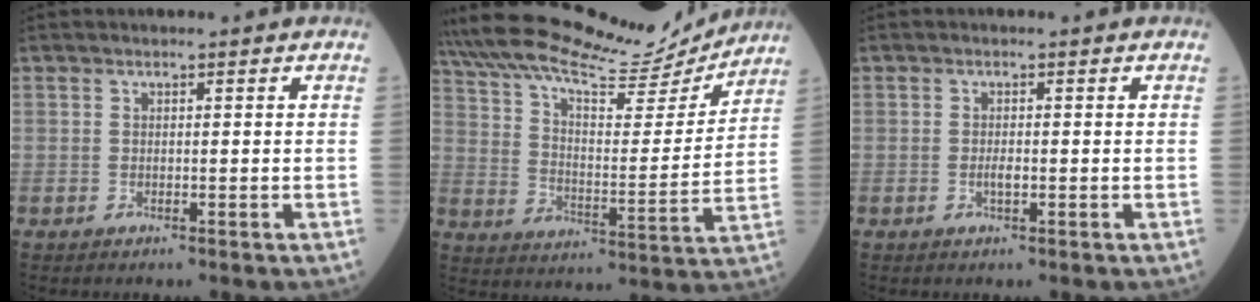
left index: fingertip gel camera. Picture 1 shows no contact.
{"total": 23.3, "force": [21.2, 4.0, 8.6], "torque": [-0.172, -0.012, 0.315]}
{"total": 1.1, "force": [-0.4, 0.4, 1.0], "torque": [-0.020, -0.001, -0.007]}